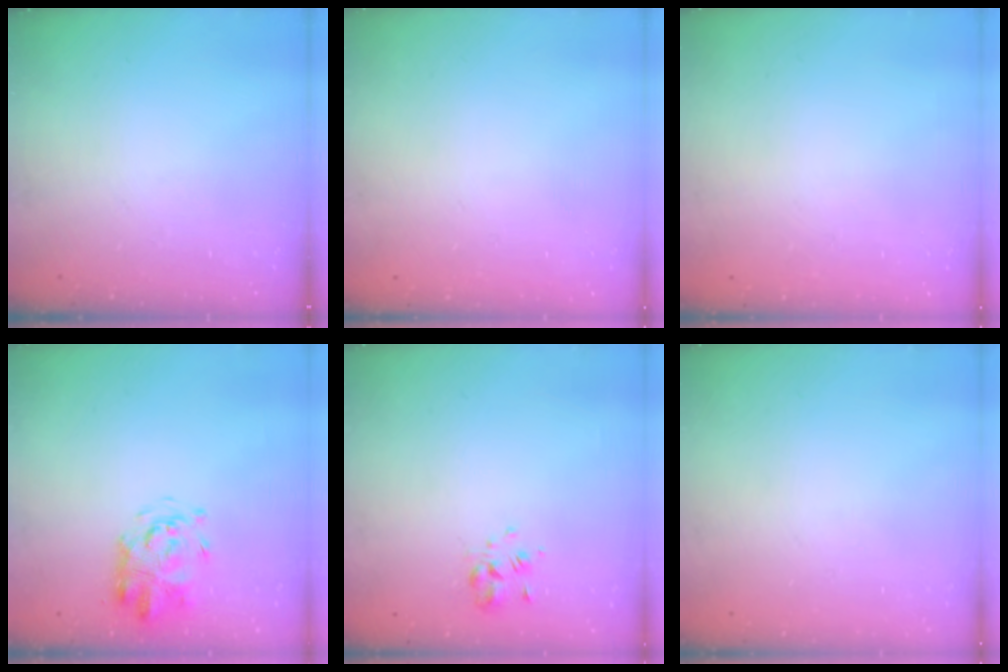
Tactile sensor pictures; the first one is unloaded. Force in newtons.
{"total": 1.7, "press": 1.7, "slide": 0.2}
{"total": 1.9, "press": 1.9, "slide": 0.2}
{"total": 3.6, "press": 3.4, "slide": 1.0}
{"total": 2.0, "press": 1.7, "slide": 0.9}
{"total": 1.9, "press": 1.9, "slide": 0.2}